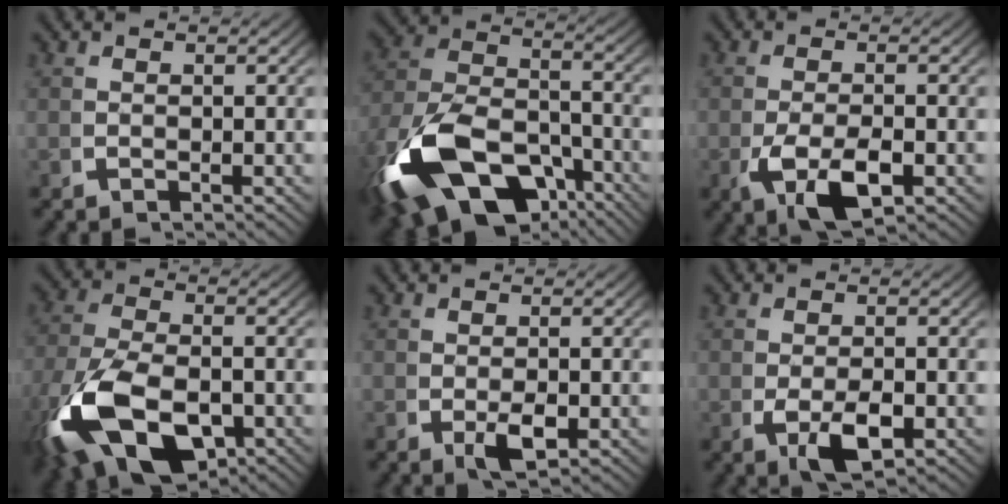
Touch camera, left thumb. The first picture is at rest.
{"total": 15.2, "force": [-5.2, 10.2, 10.0], "torque": [-0.239, -0.064, -0.065]}
{"total": 5.2, "force": [-0.8, 2.7, 4.4], "torque": [-0.101, -0.015, -0.004]}
{"total": 11.6, "force": [-2.8, 7.1, 8.7], "torque": [-0.222, -0.044, -0.026]}
{"total": 2.4, "force": [0.5, 1.1, 2.0], "torque": [-0.039, -0.003, 0.010]}
{"total": 4.0, "force": [-0.1, 2.2, 3.4], "torque": [-0.075, -0.010, 0.006]}